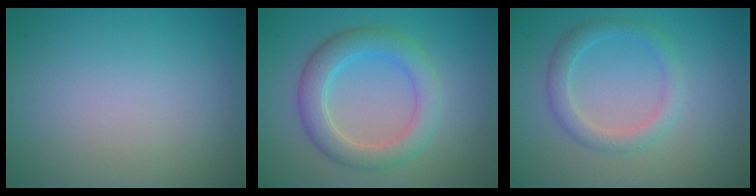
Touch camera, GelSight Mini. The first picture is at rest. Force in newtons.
{"total": 4.5, "press": 4.5, "slide": 0.0}
{"total": 2.5, "press": 2.5, "slide": 0.1}